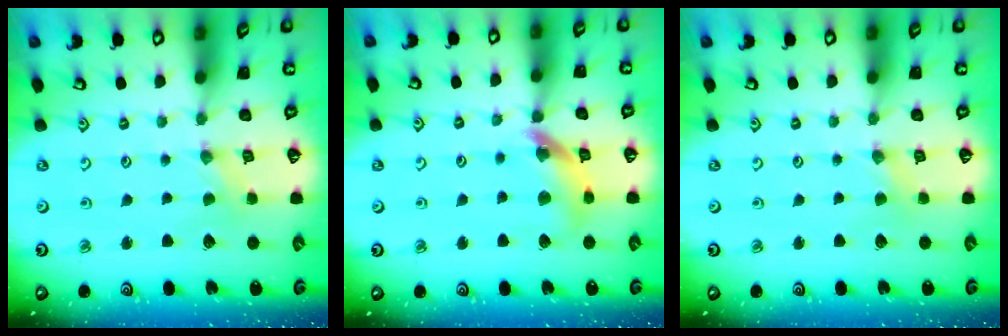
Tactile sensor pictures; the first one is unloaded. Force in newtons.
{"total": 12.7, "press": 12.6, "slide": 1.6}
{"total": 1.8, "press": 1.7, "slide": 0.5}